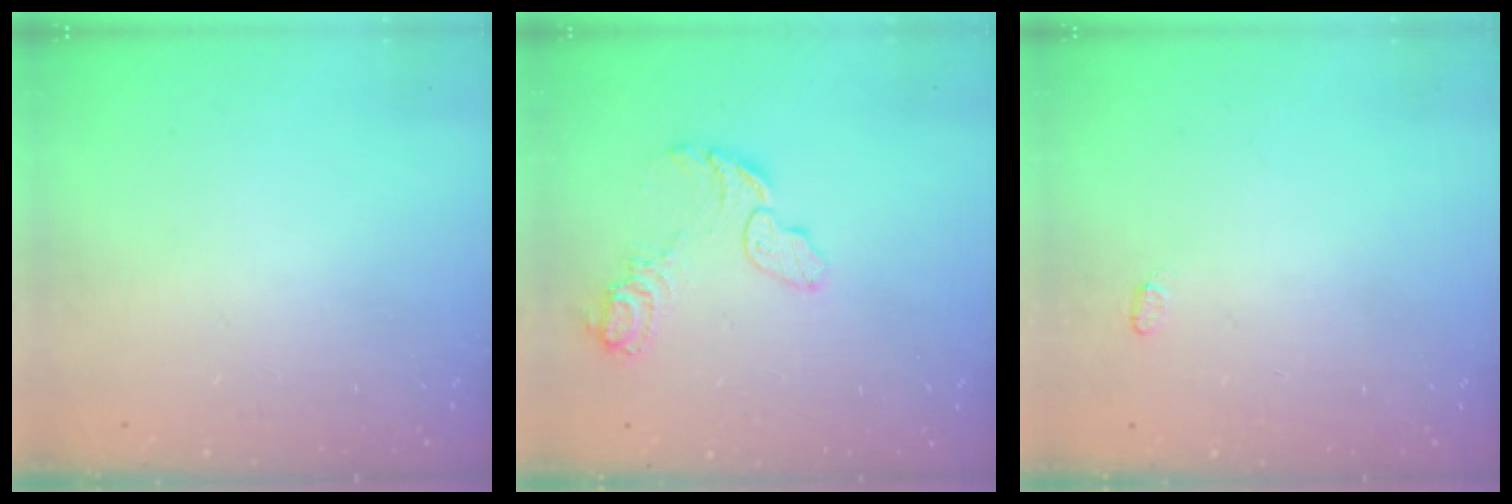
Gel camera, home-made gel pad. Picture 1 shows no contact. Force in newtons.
{"total": 9.3, "press": 9.3, "slide": 0.9}
{"total": 2.8, "press": 2.8, "slide": 0.4}